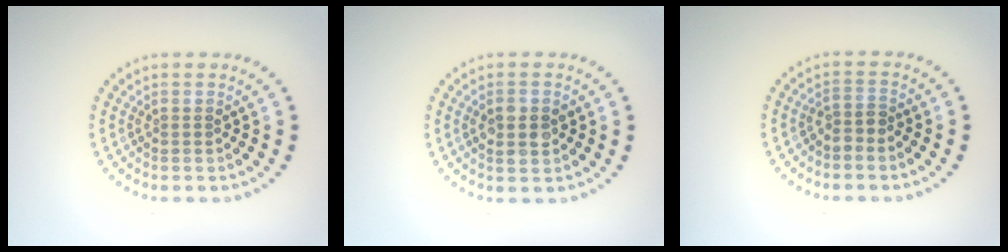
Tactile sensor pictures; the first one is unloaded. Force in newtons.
{"total": 2.1, "press": 2.1, "slide": 0.2}
{"total": 1.5, "press": 1.2, "slide": 0.9}